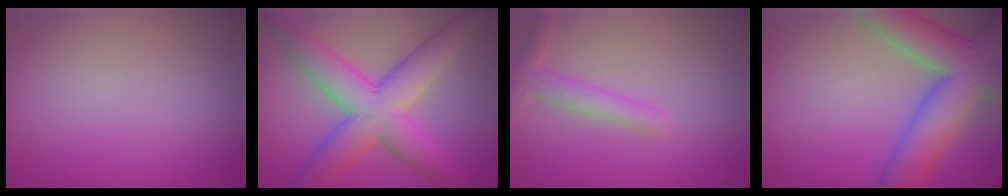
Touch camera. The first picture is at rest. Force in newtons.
{"total": 8.0, "press": 8.0, "slide": 0.2}
{"total": 2.2, "press": 2.2, "slide": 0.1}
{"total": 9.1, "press": 9.0, "slide": 0.6}